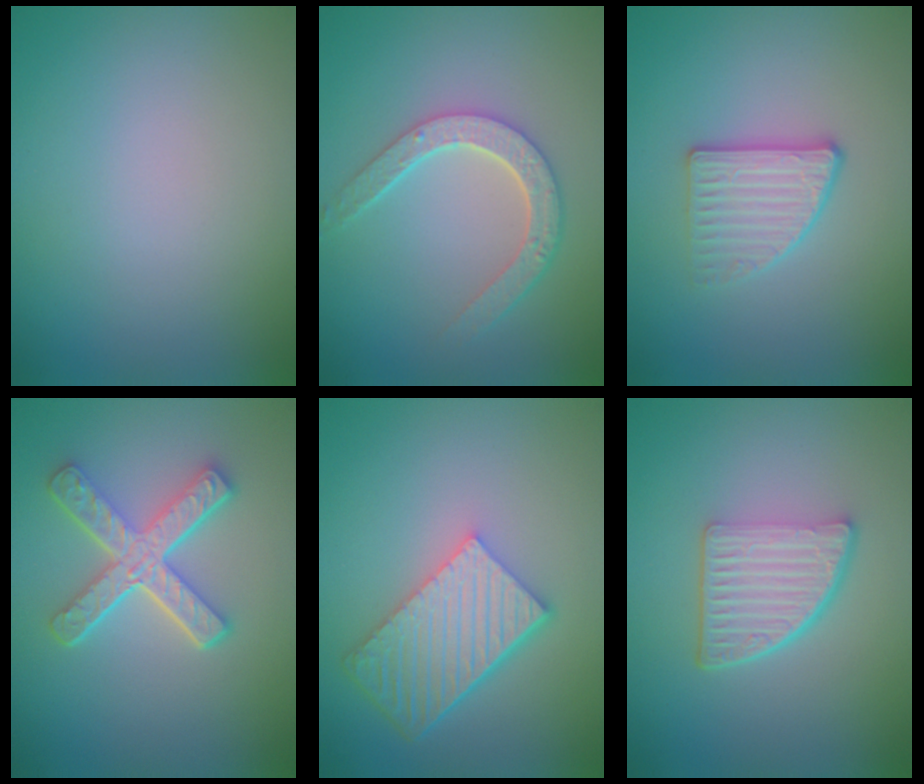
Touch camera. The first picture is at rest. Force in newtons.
{"total": 4.5, "press": 3.5, "slide": 2.9}
{"total": 2.7, "press": 2.6, "slide": 0.8}
{"total": 5.1, "press": 3.9, "slide": 3.3}
{"total": 6.3, "press": 4.4, "slide": 4.5}
{"total": 5.5, "press": 3.7, "slide": 4.1}